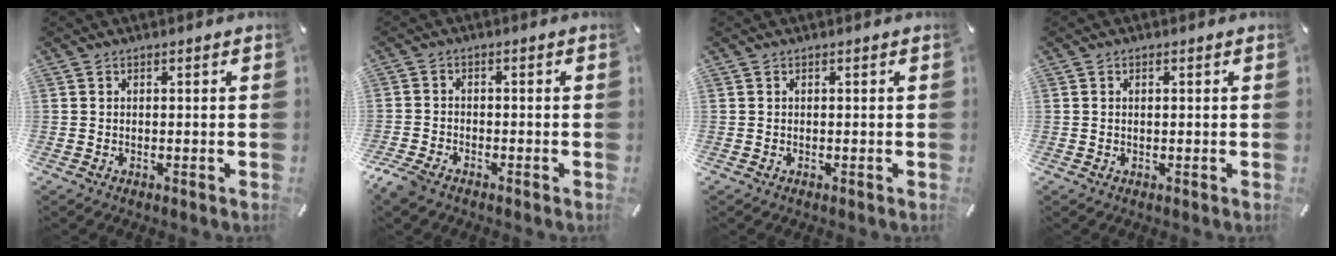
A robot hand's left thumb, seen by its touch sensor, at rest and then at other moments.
{"total": 3.6, "force": [-2.8, 1.6, 1.4], "torque": [-0.048, 0.006, -0.061]}
{"total": 0.0}
{"total": 0.7, "force": [0.1, 0.4, 0.6], "torque": [-0.013, 0.001, 0.001]}